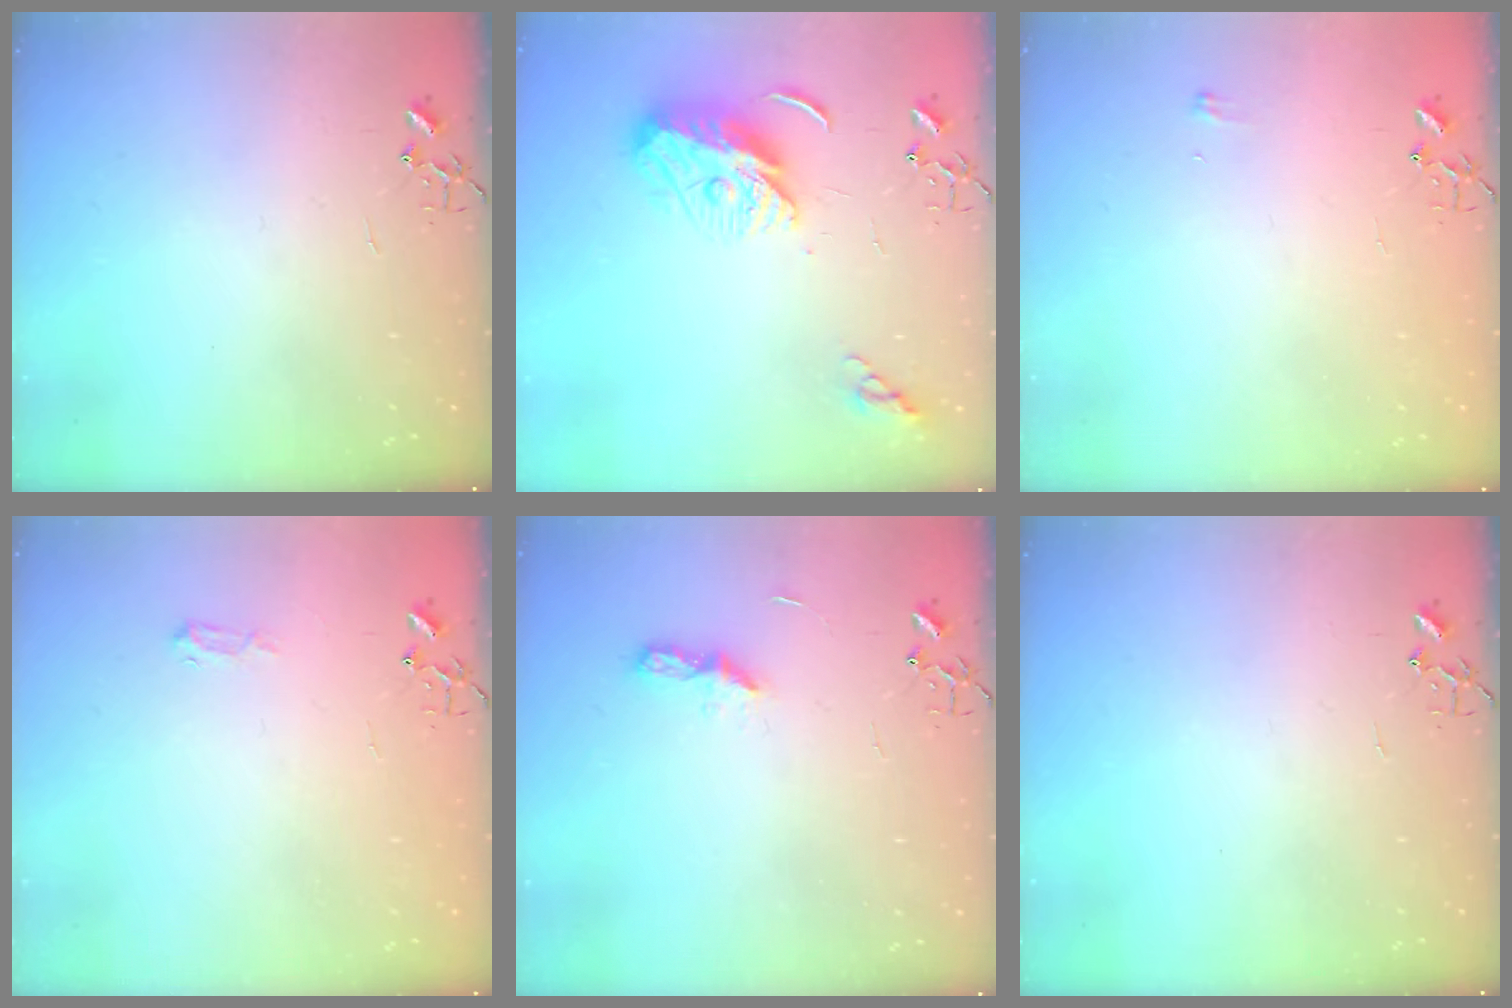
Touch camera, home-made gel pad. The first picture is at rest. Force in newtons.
{"total": 9.7, "press": 9.7, "slide": 0.6}
{"total": 4.3, "press": 4.3, "slide": 0.5}
{"total": 6.3, "press": 6.3, "slide": 0.8}
{"total": 6.3, "press": 6.3, "slide": 0.7}
{"total": 0.0}